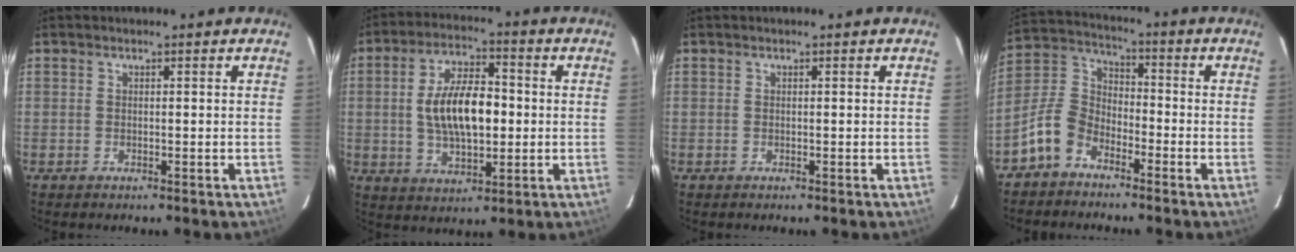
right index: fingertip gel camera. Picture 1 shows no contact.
{"total": 12.7, "force": [0.0, 6.1, 11.2], "torque": [-0.209, 0.010, 0.004]}
{"total": 0.0}
{"total": 8.8, "force": [-5.8, 5.3, 3.9], "torque": [-0.092, 0.029, -0.121]}